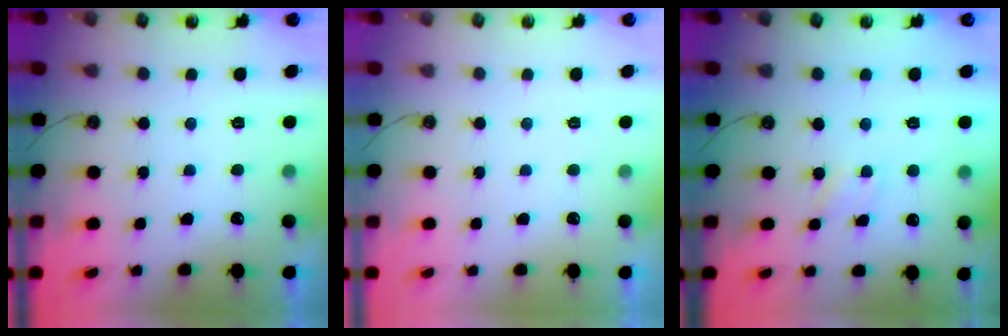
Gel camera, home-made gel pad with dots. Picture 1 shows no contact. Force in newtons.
{"total": 0.0}
{"total": 1.5, "press": 1.4, "slide": 0.3}